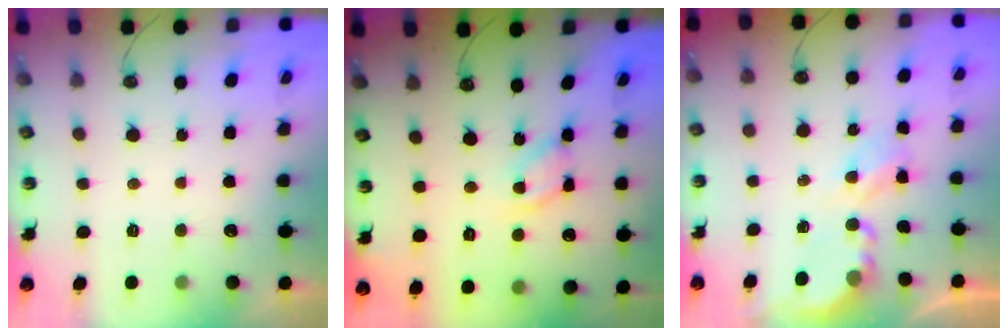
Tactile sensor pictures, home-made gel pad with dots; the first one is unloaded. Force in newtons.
{"total": 9.7, "press": 9.7, "slide": 0.6}
{"total": 3.9, "press": 3.9, "slide": 0.1}